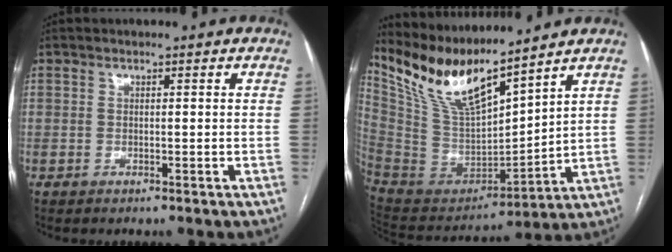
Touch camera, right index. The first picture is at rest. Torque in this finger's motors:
{"motor_torque": [0.70, 1.44, 0.18, 0.07]}